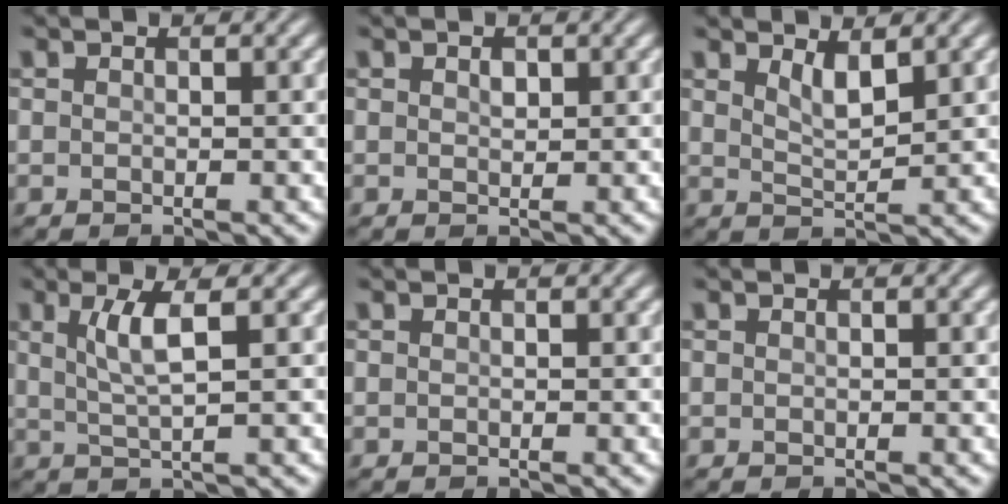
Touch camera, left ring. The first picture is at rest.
{"total": 0.8, "force": [0.4, 0.5, 0.5], "torque": [-0.010, -0.001, 0.006]}
{"total": 2.2, "force": [1.5, 0.5, 1.6], "torque": [-0.029, -0.006, 0.030]}
{"total": 3.3, "force": [1.0, 0.6, 3.1], "torque": [-0.061, 0.001, 0.023]}
{"total": 0.0}
{"total": 0.0}